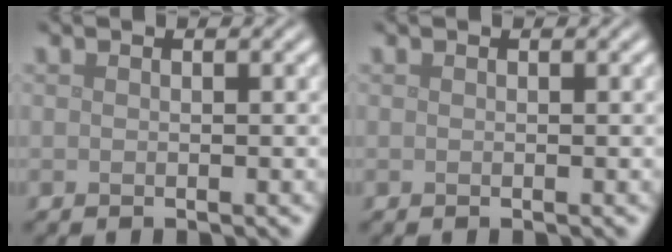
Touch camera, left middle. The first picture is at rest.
{"total": 0.0}